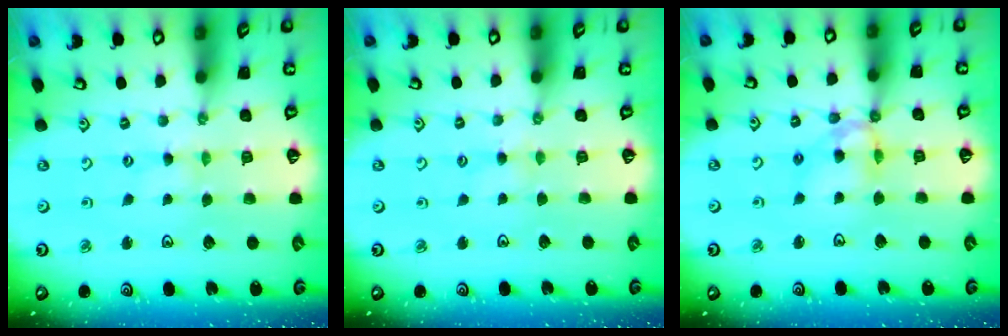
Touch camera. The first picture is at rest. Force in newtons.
{"total": 2.2, "press": 2.2, "slide": 0.3}
{"total": 10.2, "press": 10.1, "slide": 0.8}